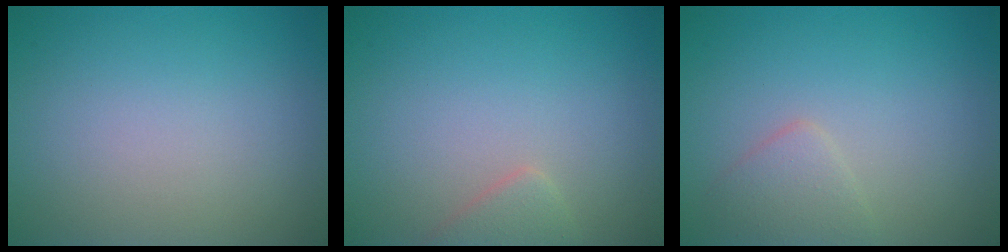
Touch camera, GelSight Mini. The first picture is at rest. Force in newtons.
{"total": 1.5, "press": 1.5, "slide": 0.1}
{"total": 1.9, "press": 1.9, "slide": 0.0}